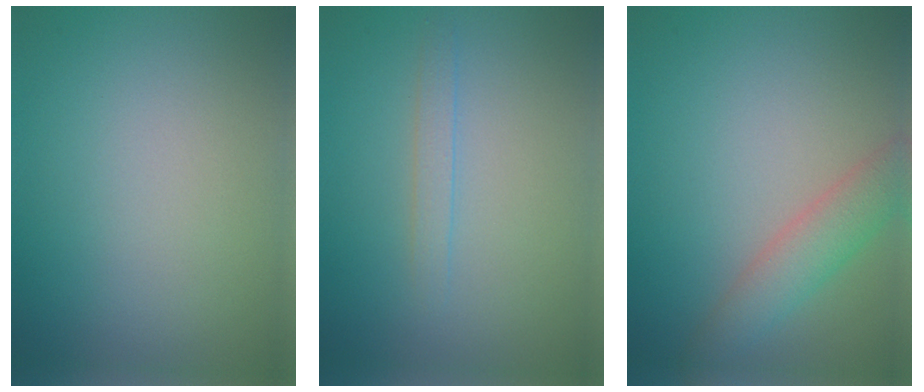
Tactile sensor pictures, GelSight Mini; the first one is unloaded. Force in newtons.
{"total": 1.1, "press": 1.1, "slide": 0.0}
{"total": 3.3, "press": 3.3, "slide": 0.3}